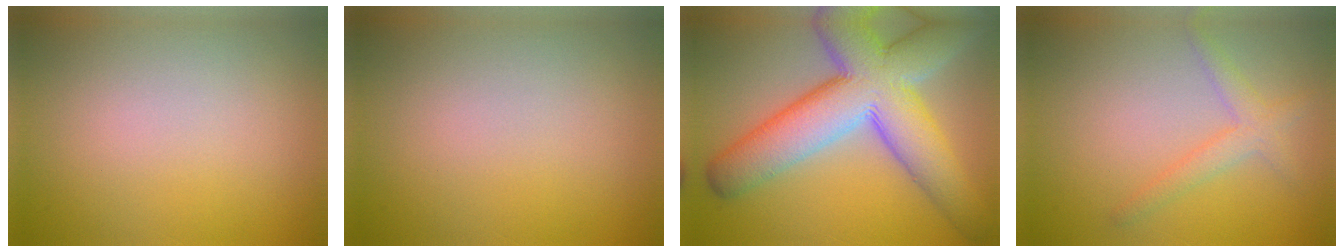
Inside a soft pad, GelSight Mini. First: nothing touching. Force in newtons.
{"total": 0.0}
{"total": 12.0, "press": 11.9, "slide": 0.9}
{"total": 2.2, "press": 2.2, "slide": 0.1}